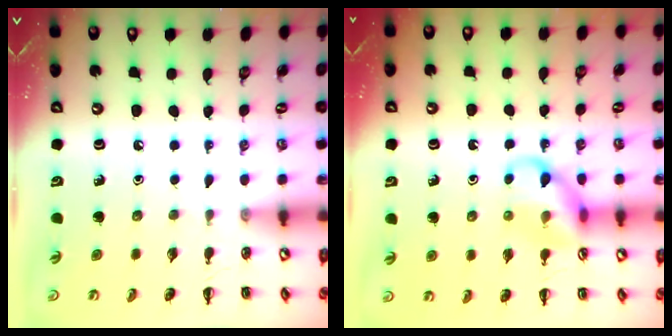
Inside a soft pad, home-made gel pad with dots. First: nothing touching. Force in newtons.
{"total": 10.6, "press": 10.5, "slide": 1.1}